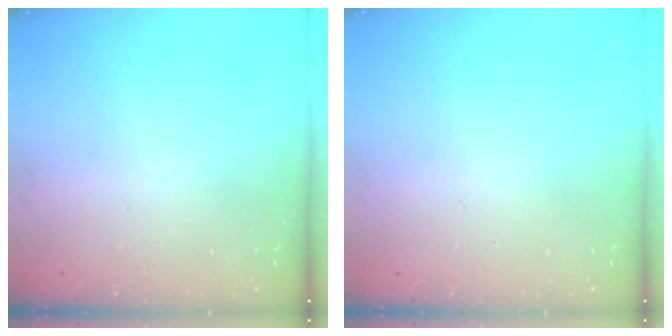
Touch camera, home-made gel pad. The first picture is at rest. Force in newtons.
{"total": 0.0}